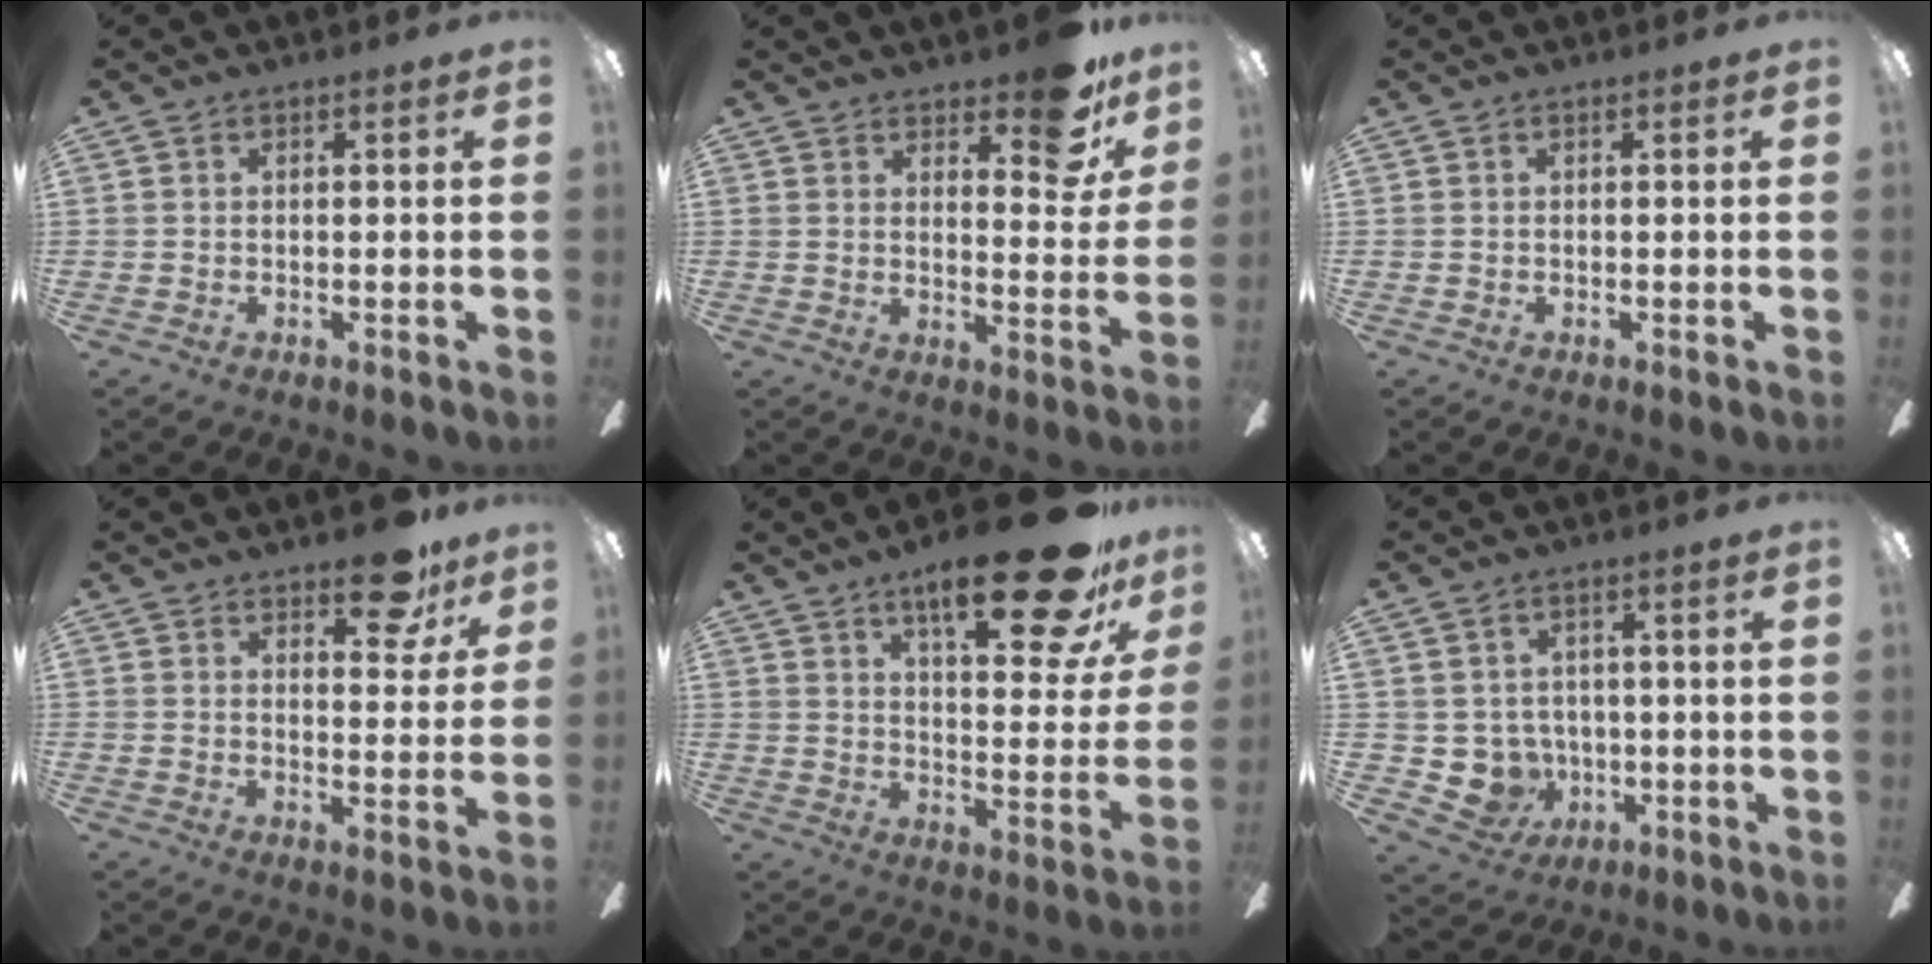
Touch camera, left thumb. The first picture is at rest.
{"total": 11.7, "force": [8.5, 4.4, 6.6], "torque": [-0.078, -0.053, 0.148]}
{"total": 0.0}
{"total": 11.1, "force": [8.0, 4.7, 6.1], "torque": [-0.059, -0.047, 0.134]}
{"total": 24.6, "force": [16.3, 7.0, 17.1], "torque": [-0.252, -0.096, 0.258]}
{"total": 6.7, "force": [0.6, 6.6, 1.3], "torque": [-0.050, -0.011, 0.019]}